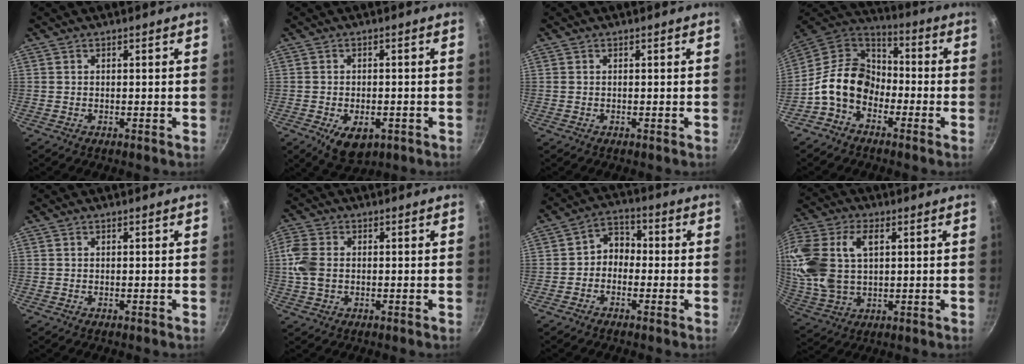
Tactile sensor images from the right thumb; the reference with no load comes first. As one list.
[{"total": 7.2, "force": [-2.8, 4.3, 5.2], "torque": [-0.065, 0.004, -0.030]}, {"total": 0.0}, {"total": 13.3, "force": [-4.5, 10.0, 7.6], "torque": [-0.099, 0.055, -0.112]}, {"total": 0.0}, {"total": 6.1, "force": [0.0, 4.4, 4.2], "torque": [-0.091, 0.006, -0.008]}, {"total": 5.1, "force": [-1.2, 4.1, 2.8], "torque": [-0.017, 0.028, -0.035]}, {"total": 18.0, "force": [4.3, 11.6, 13.1], "torque": [-0.282, 0.002, 0.086]}]